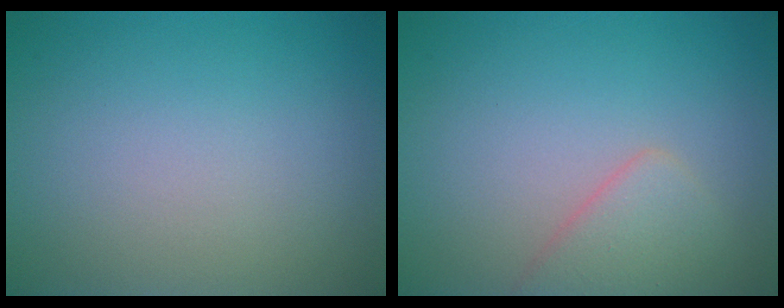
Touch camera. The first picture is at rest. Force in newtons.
{"total": 2.5, "press": 2.5, "slide": 0.2}